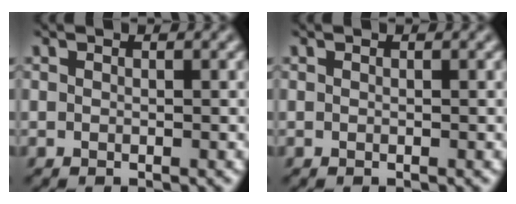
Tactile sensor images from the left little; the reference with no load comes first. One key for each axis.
{"total": 0.0}